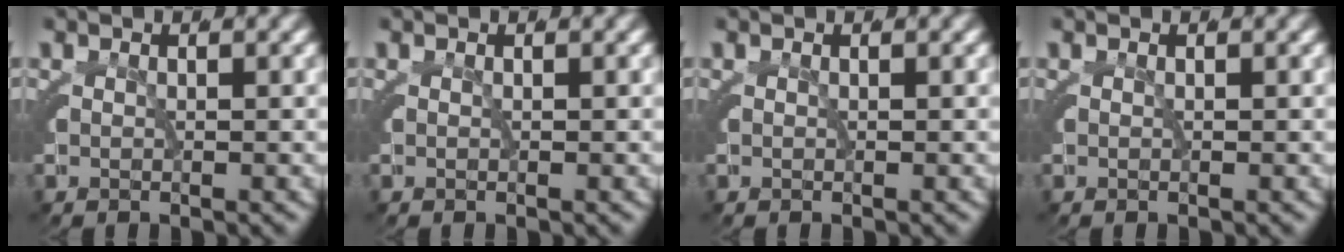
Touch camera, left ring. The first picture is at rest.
{"total": 0.0}
{"total": 0.0}
{"total": 0.0}